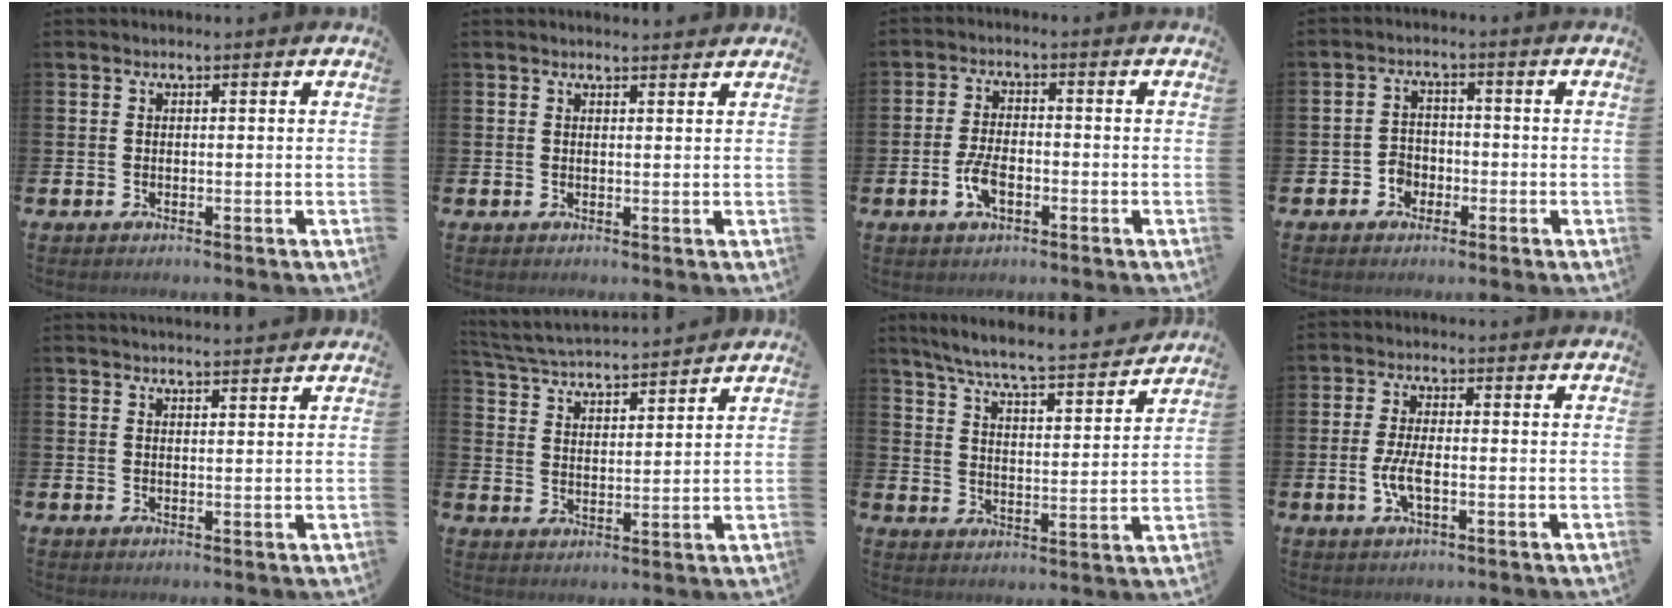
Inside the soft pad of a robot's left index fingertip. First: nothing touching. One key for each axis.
{"total": 1.4, "fx": 1.4, "fy": 0.1, "fz": 0.0, "tx": 0.007, "ty": -0.007, "tz": 0.024}
{"total": 4.3, "fx": -1.5, "fy": 2.0, "fz": 3.5, "tx": -0.070, "ty": -0.001, "tz": -0.031}
{"total": 2.8, "fx": -1.6, "fy": 2.2, "fz": 0.6, "tx": -0.016, "ty": 0.004, "tz": -0.038}
{"total": 2.2, "fx": 2.2, "fy": -0.1, "fz": 0.0, "tx": 0.005, "ty": -0.014, "tz": 0.038}
{"total": 4.7, "fx": 4.7, "fy": 0.2, "fz": 0.4, "tx": -0.033, "ty": -0.036, "tz": 0.080}
{"total": 6.9, "fx": 6.4, "fy": 0.2, "fz": 2.5, "tx": -0.078, "ty": -0.049, "tz": 0.108}
{"total": 4.0, "fx": -0.9, "fy": 1.4, "fz": 3.6, "tx": -0.064, "ty": -0.001, "tz": -0.018}